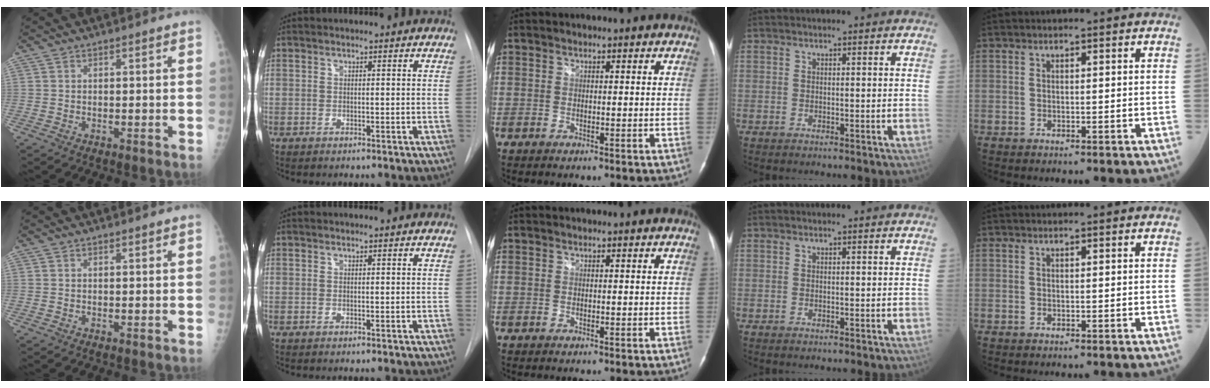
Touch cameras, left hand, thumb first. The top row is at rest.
{}